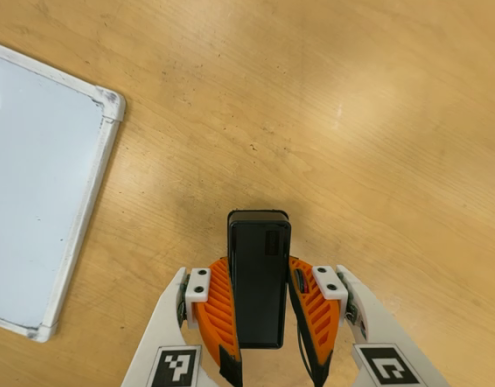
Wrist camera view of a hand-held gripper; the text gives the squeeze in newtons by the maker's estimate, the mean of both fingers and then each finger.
{"total": 4.9, "left": 3.5, "right": 6.4}